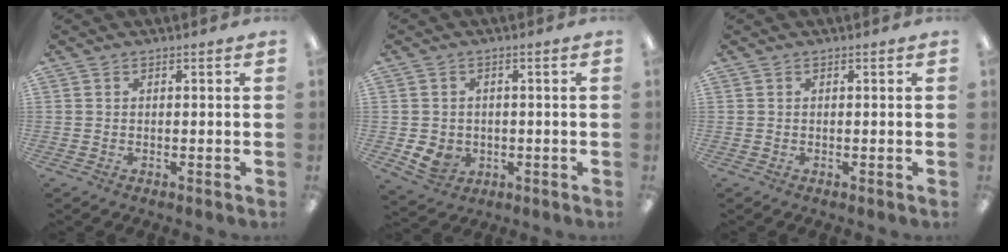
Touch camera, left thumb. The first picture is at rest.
{"total": 4.8, "force": [-0.9, 4.3, 1.8], "torque": [-0.046, 0.001, -0.017]}
{"total": 0.0}